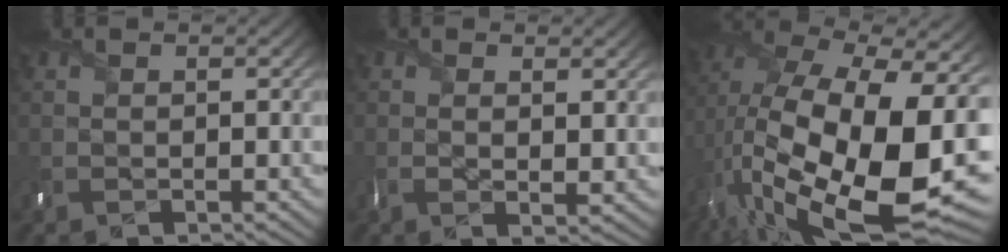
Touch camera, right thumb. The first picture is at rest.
{"total": 2.7, "force": [0.8, 1.1, 2.4], "torque": [-0.046, -0.008, 0.017]}
{"total": 21.4, "force": [-4.0, 11.0, 17.9], "torque": [-0.347, -0.033, -0.050]}